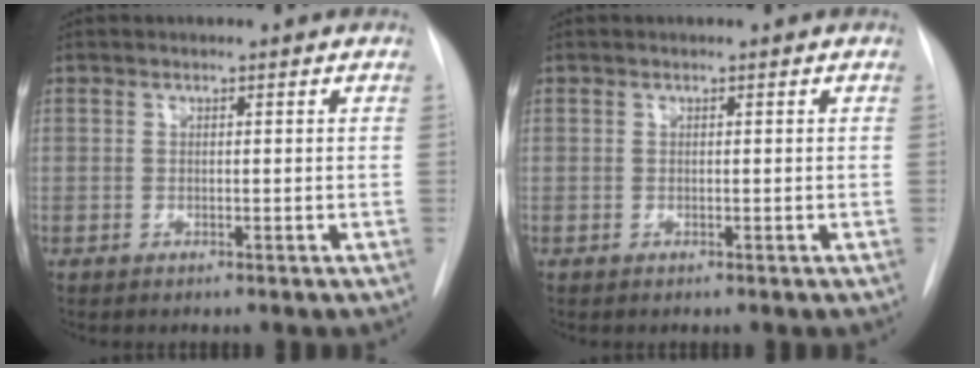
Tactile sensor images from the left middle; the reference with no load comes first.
{"total": 0.0}